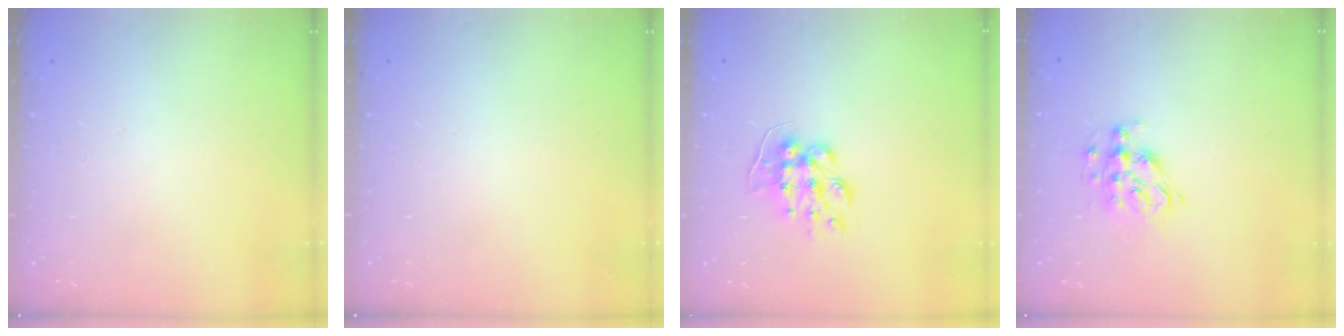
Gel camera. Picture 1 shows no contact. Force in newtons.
{"total": 0.0}
{"total": 10.1, "press": 10.0, "slide": 0.7}
{"total": 10.4, "press": 10.4, "slide": 0.5}